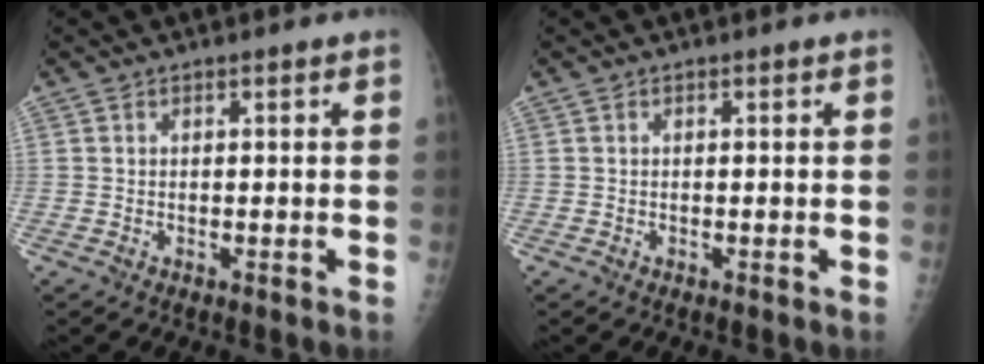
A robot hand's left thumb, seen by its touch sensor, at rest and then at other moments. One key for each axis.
{"total": 0.0}